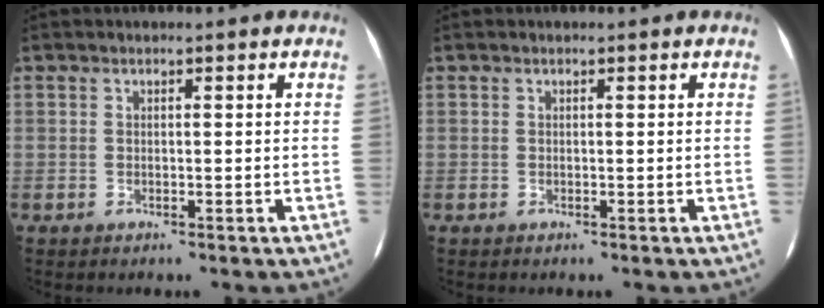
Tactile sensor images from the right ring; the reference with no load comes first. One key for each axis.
{"total": 0.0}